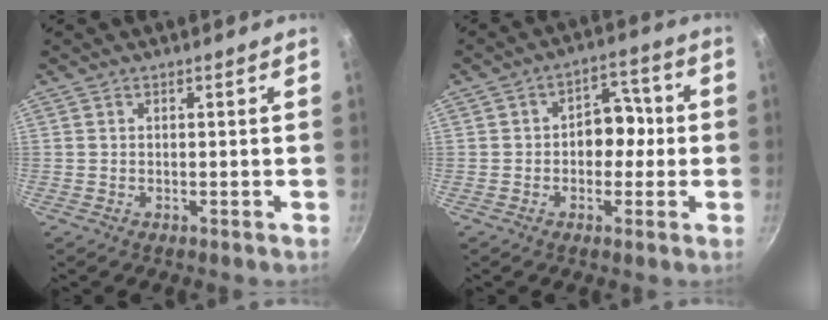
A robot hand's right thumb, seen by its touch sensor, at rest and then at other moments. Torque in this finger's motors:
{"motor_torque": [-0.61, 0.74, 0.93, 0.11, -0.01]}